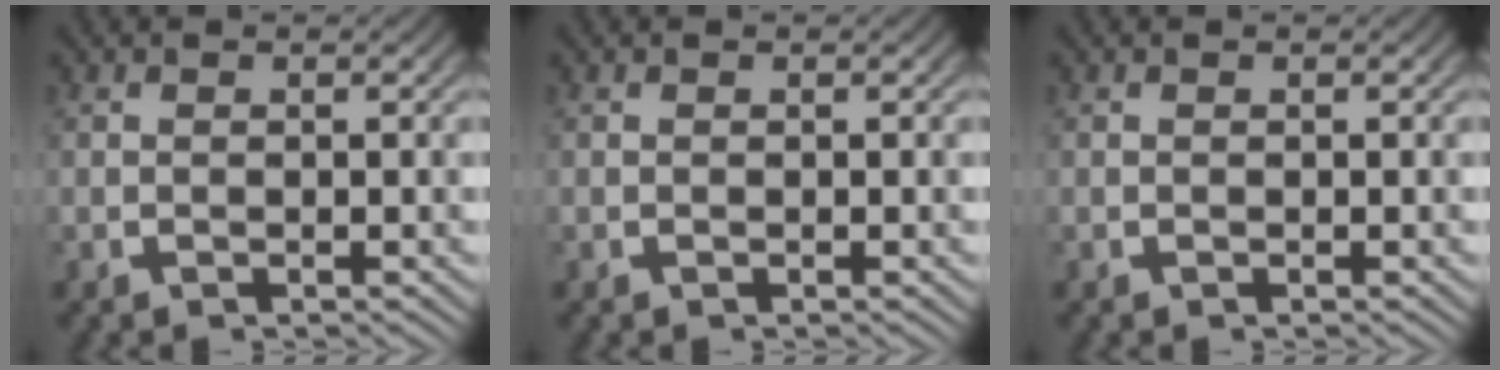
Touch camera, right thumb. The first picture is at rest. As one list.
[{"total": 0.0}, {"total": 0.0}]